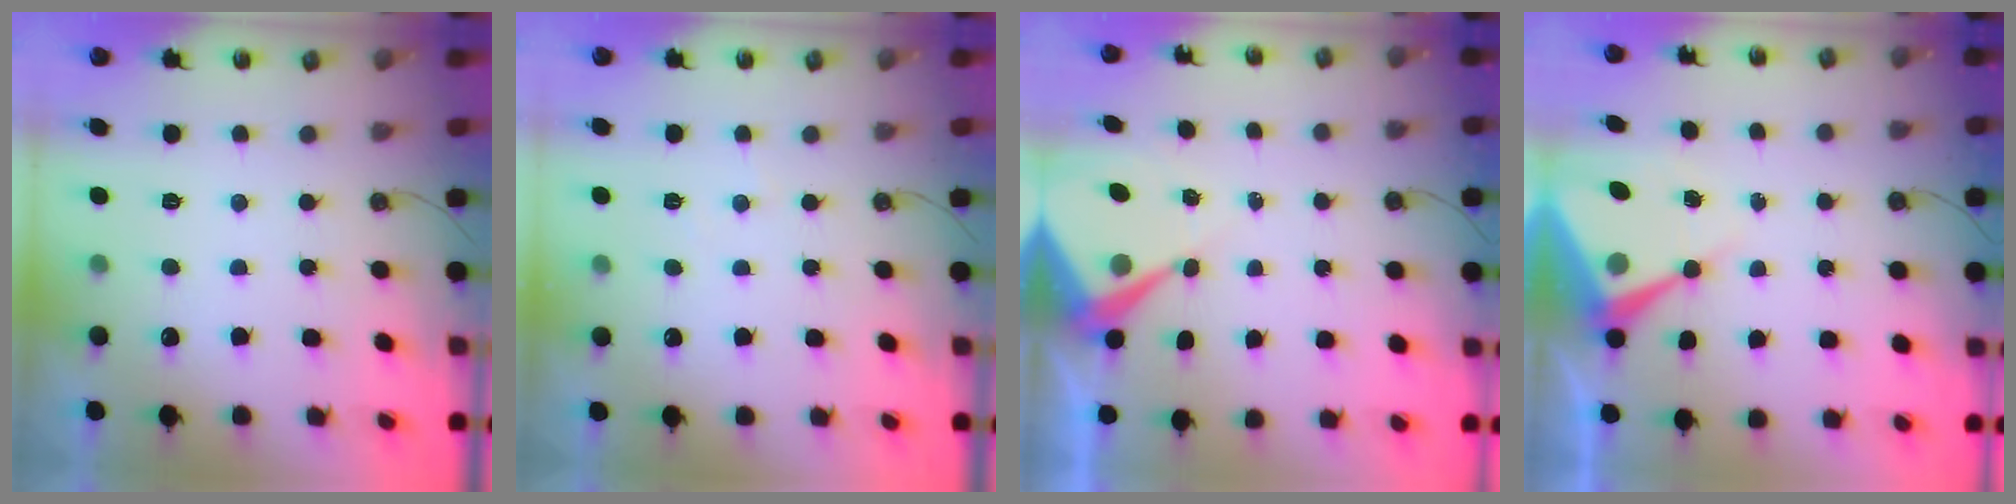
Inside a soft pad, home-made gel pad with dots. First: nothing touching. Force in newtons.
{"total": 2.1, "press": 2.1, "slide": 0.4}
{"total": 7.1, "press": 7.1, "slide": 0.6}
{"total": 9.1, "press": 9.1, "slide": 0.3}